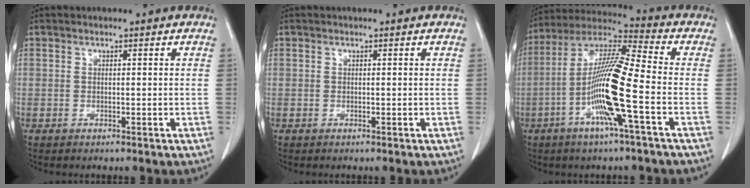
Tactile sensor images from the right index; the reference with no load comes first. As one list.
[{"total": 0.0}, {"total": 14.4, "force": [-4.1, 0.0, 13.8], "torque": [-0.273, -0.001, -0.089]}]